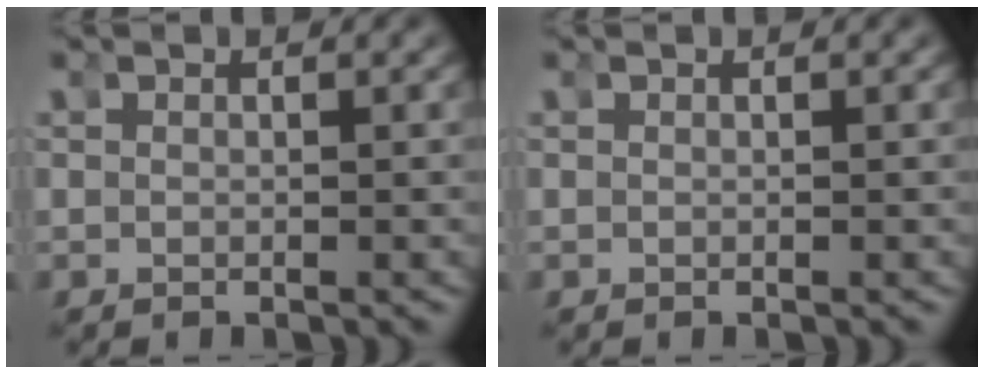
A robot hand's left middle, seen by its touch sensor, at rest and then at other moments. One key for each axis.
{"total": 0.0}